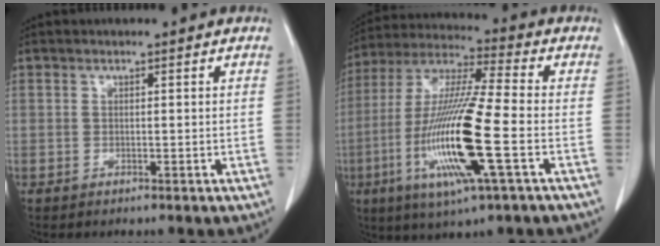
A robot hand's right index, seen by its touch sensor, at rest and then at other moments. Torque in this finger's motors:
{"motor_torque": [2.14, 0.00, 1.05, 0.21]}